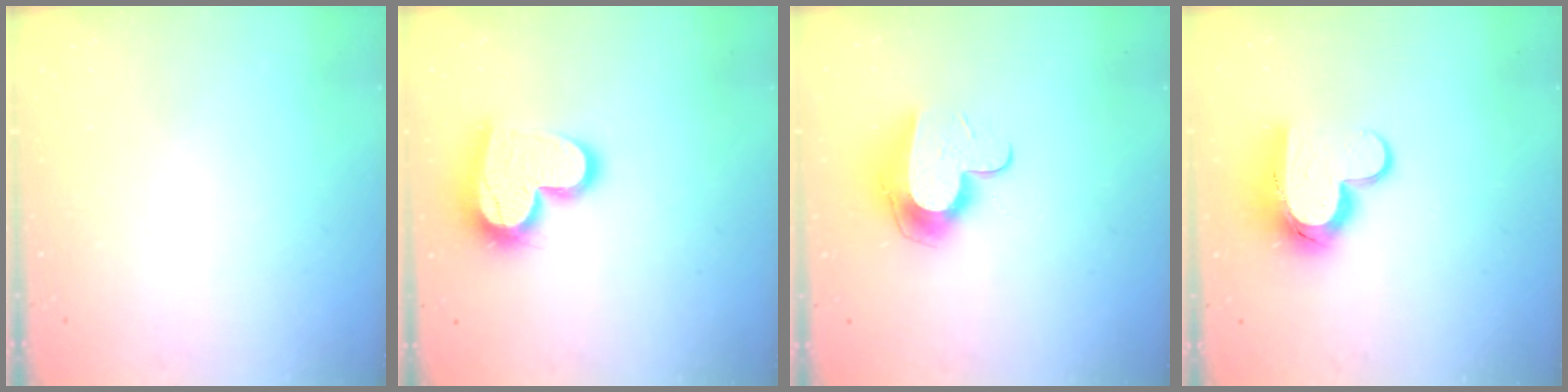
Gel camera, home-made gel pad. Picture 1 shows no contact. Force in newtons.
{"total": 16.5, "press": 16.5, "slide": 1.1}
{"total": 11.5, "press": 11.5, "slide": 0.4}
{"total": 12.4, "press": 12.3, "slide": 1.0}